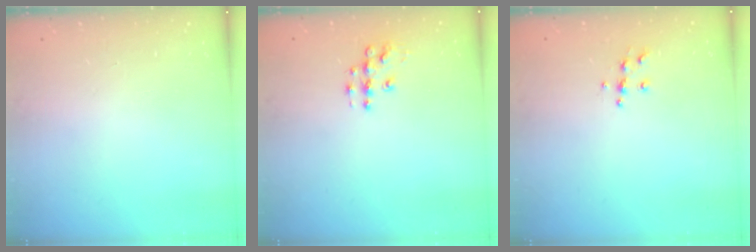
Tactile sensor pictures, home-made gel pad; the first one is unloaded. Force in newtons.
{"total": 5.9, "press": 5.9, "slide": 0.4}
{"total": 5.3, "press": 5.2, "slide": 0.5}